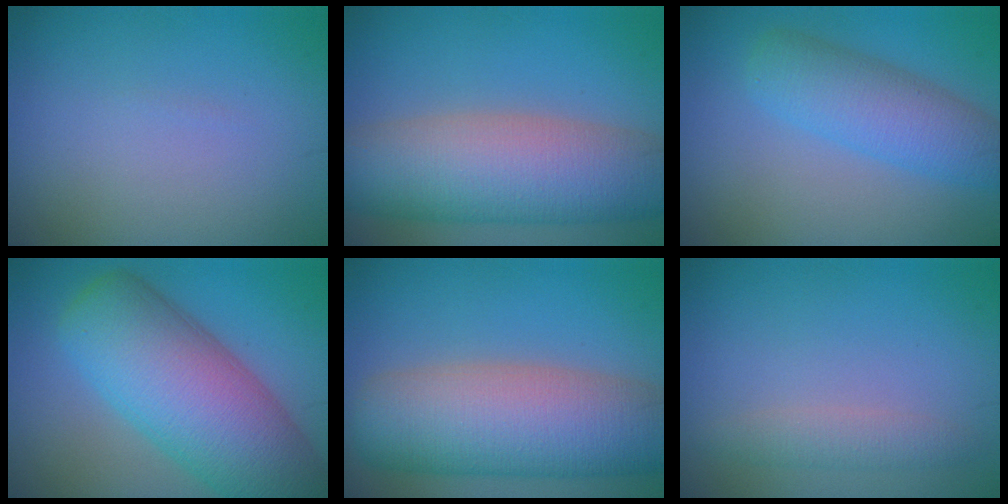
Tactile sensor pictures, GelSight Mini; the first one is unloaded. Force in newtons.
{"total": 10.7, "press": 10.7, "slide": 0.6}
{"total": 5.6, "press": 5.6, "slide": 0.2}
{"total": 12.4, "press": 12.4, "slide": 0.4}
{"total": 11.2, "press": 11.2, "slide": 0.6}
{"total": 1.9, "press": 1.9, "slide": 0.0}